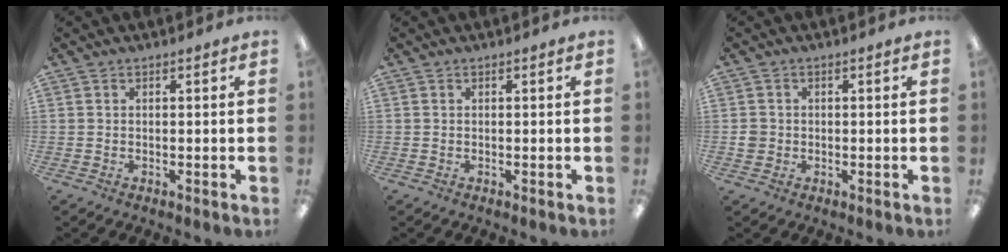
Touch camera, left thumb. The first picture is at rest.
{"total": 0.0}
{"total": 2.4, "force": [-0.3, 2.3, 0.6], "torque": [-0.003, 0.000, -0.008]}